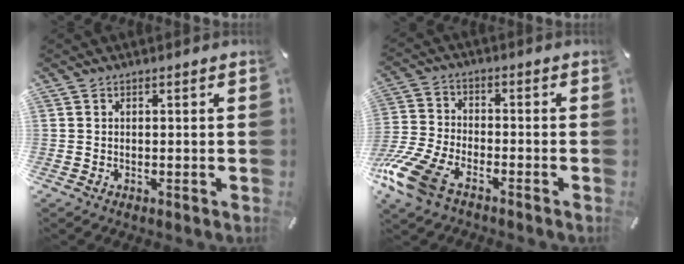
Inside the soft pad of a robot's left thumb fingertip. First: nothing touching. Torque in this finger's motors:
{"motor_torque": [0.16, 1.81, 0.92, 0.84, 0.23]}